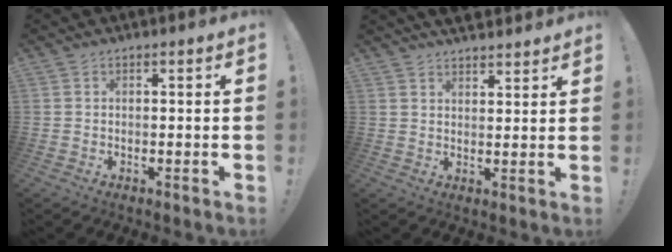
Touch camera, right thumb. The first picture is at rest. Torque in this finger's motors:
{"motor_torque": [-0.27, 2.13, 0.21, 0.23, 0.00]}